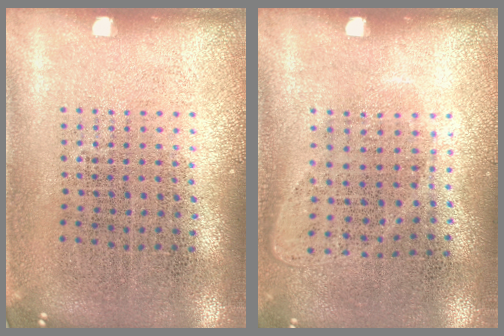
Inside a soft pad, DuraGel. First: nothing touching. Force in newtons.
{"total": 1.0, "press": 0.9, "slide": 0.5}